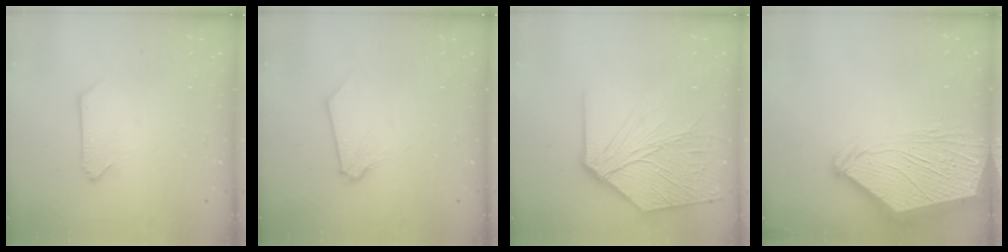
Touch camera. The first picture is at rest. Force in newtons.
{"total": 0.0}
{"total": 11.6, "press": 11.5, "slide": 1.4}
{"total": 13.8, "press": 13.6, "slide": 2.0}